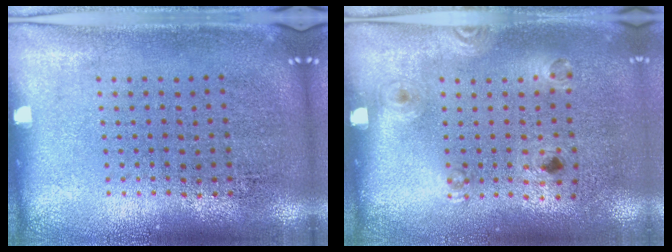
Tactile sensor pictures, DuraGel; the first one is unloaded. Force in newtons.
{"total": 1.3, "press": 0.9, "slide": 1.0}